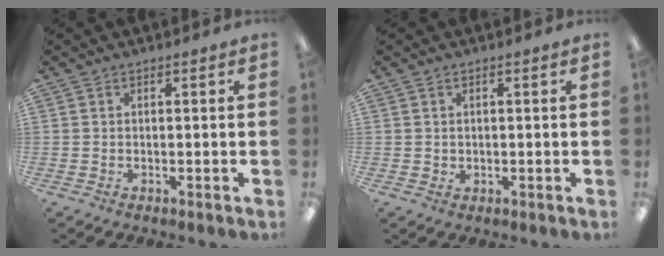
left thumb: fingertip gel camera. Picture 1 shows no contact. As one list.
[{"total": 1.1, "force": [0.6, 0.9, 0.2], "torque": [-0.006, 0.004, 0.011]}]